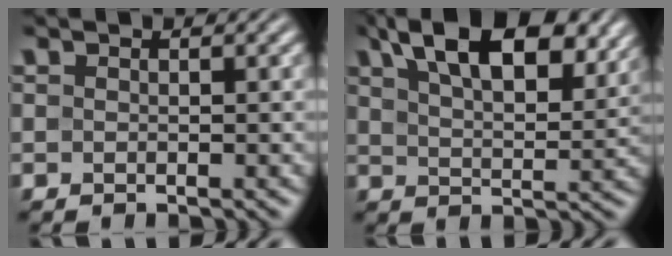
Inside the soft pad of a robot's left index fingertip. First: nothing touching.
{"total": 11.8, "force": [7.0, 5.2, 8.0], "torque": [-0.112, 0.023, 0.105]}